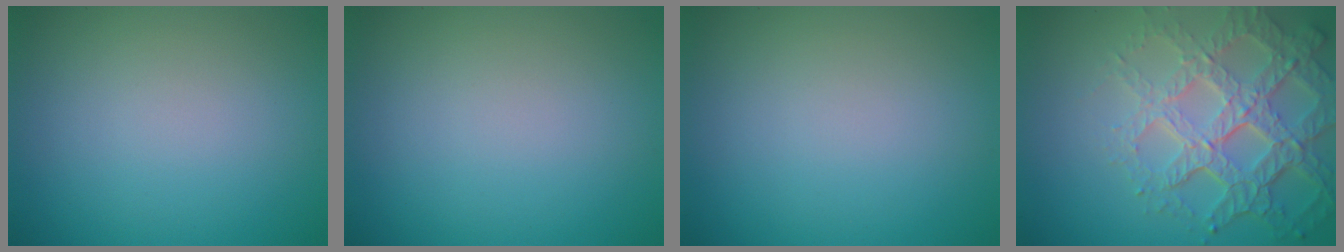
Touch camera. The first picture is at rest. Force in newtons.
{"total": 0.0}
{"total": 0.0}
{"total": 7.7, "press": 5.3, "slide": 5.5}